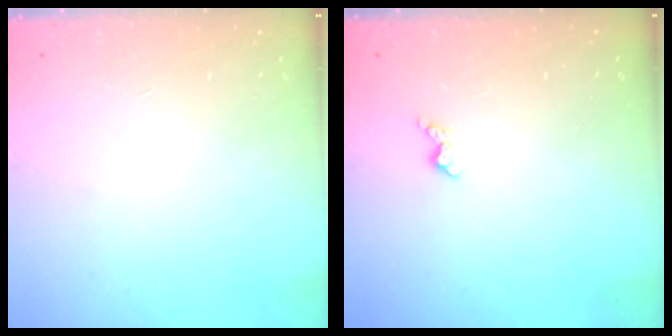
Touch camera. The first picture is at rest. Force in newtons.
{"total": 2.9, "press": 2.9, "slide": 0.5}